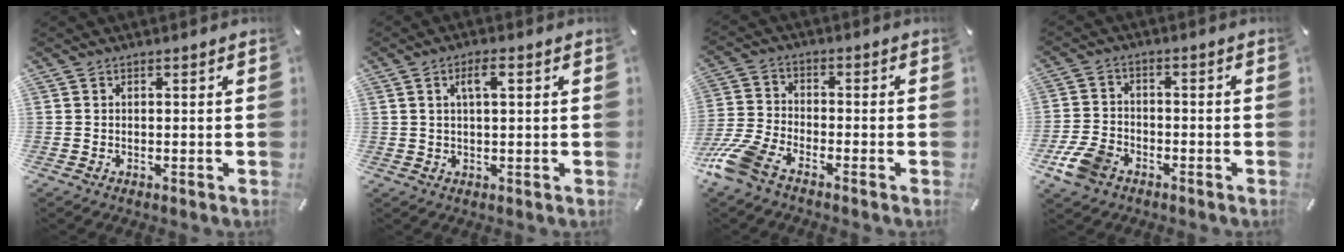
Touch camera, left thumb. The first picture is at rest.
{"total": 4.1, "force": [1.4, 1.2, 3.7], "torque": [-0.068, 0.004, 0.019]}
{"total": 9.3, "force": [-6.5, 3.9, 5.3], "torque": [-0.139, 0.013, -0.131]}
{"total": 7.8, "force": [-4.5, 5.3, 3.7], "torque": [-0.092, 0.018, -0.086]}